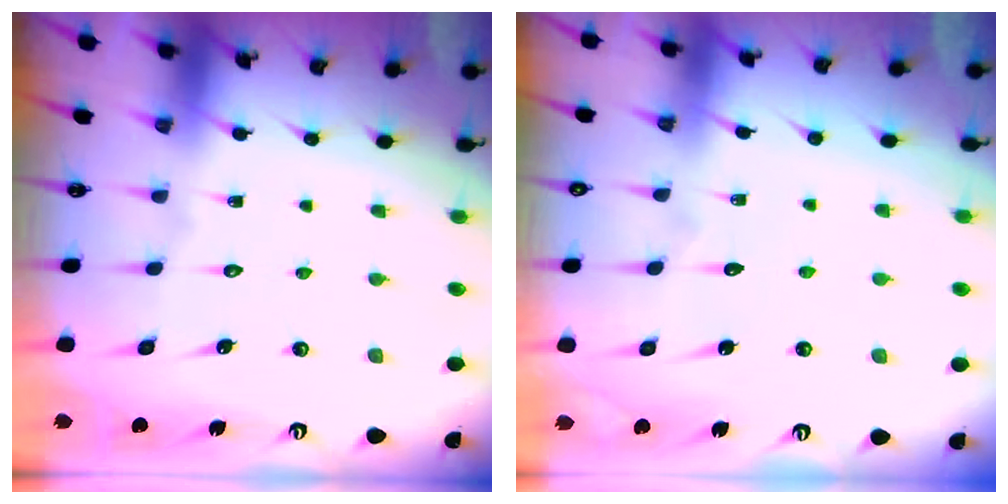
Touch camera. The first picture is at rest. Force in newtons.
{"total": 2.9, "press": 2.9, "slide": 0.3}